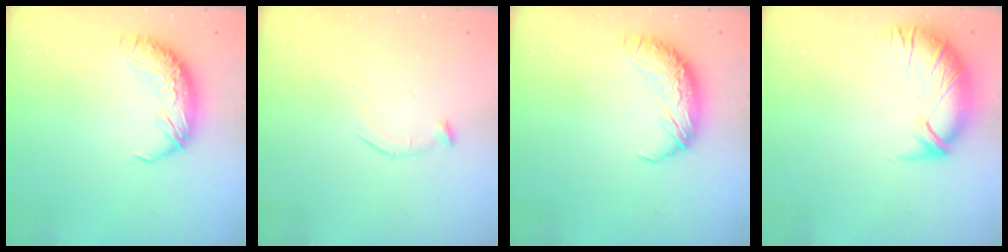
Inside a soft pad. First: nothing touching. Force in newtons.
{"total": 7.8, "press": 7.7, "slide": 0.6}
{"total": 0.0}
{"total": 2.9, "press": 1.4, "slide": 2.6}